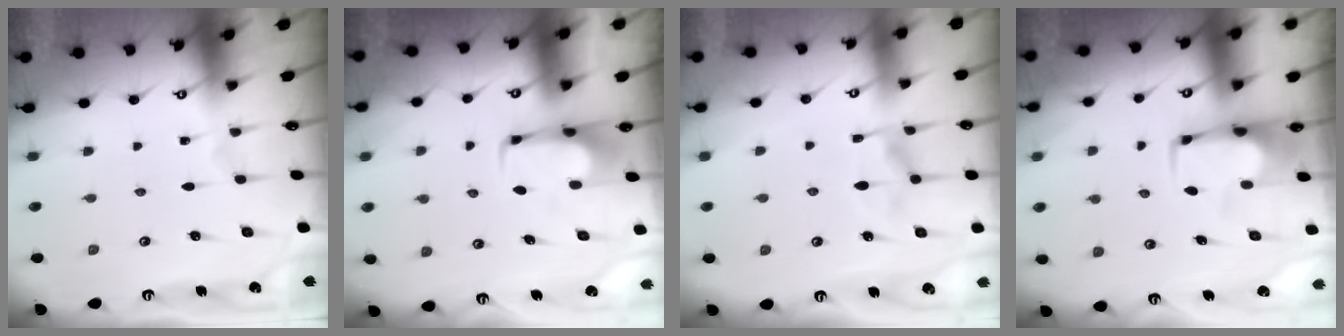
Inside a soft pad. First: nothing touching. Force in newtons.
{"total": 1.7, "press": 1.6, "slide": 0.5}
{"total": 4.3, "press": 4.1, "slide": 1.2}
{"total": 0.6, "press": 0.6, "slide": 0.2}